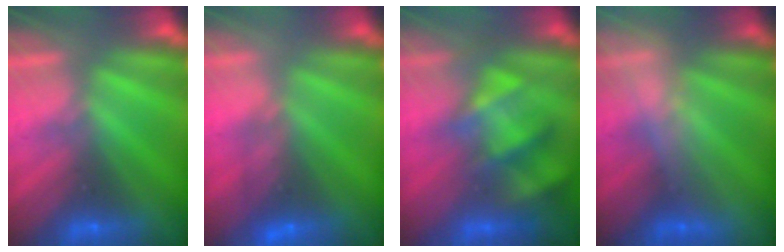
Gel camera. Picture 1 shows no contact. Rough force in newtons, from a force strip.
{"total": 4.6}
{"total": 4.8}
{"total": 2.5}